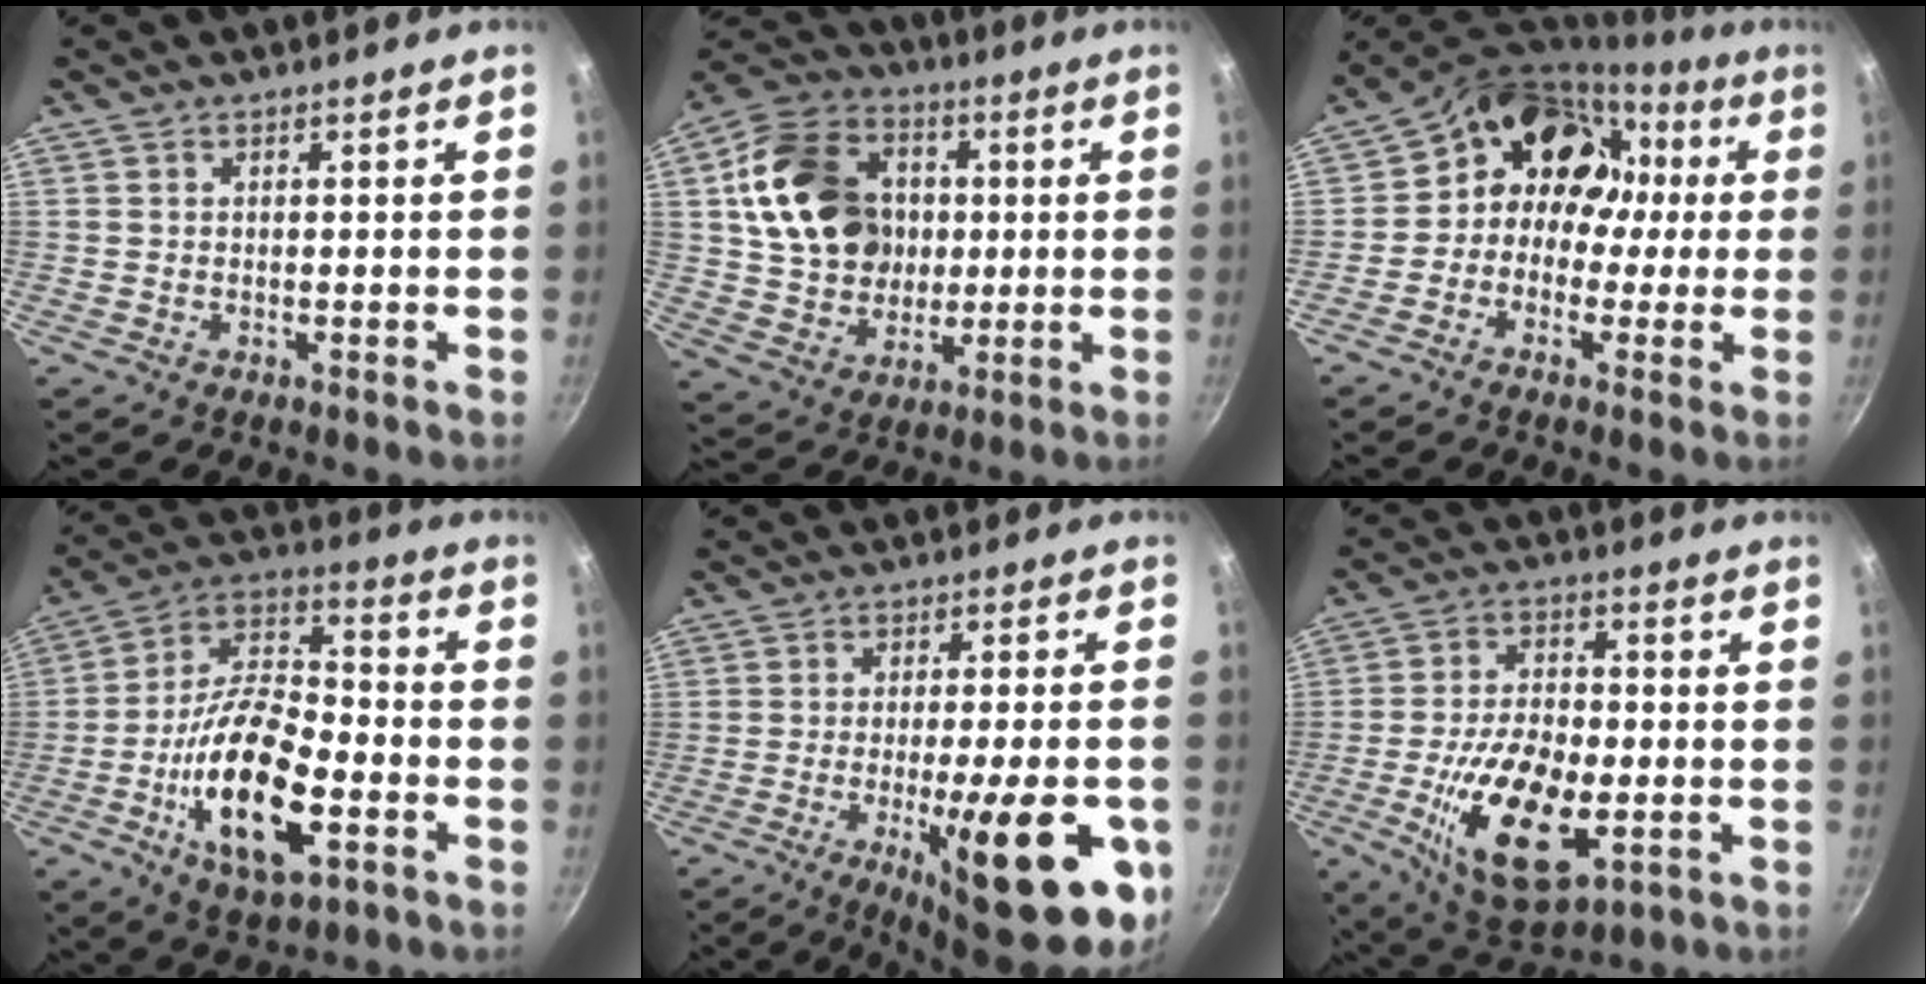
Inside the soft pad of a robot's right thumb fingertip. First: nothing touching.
{"total": 19.3, "force": [2.8, 15.7, 10.8], "torque": [-0.161, 0.013, 0.053]}
{"total": 14.0, "force": [1.1, 11.7, 7.5], "torque": [-0.072, 0.057, -0.001]}
{"total": 20.3, "force": [-7.1, 9.0, 16.7], "torque": [-0.300, 0.033, -0.138]}
{"total": 22.0, "force": [-7.4, 6.3, 19.8], "torque": [-0.243, 0.008, -0.096]}
{"total": 17.9, "force": [-4.6, 9.0, 14.8], "torque": [-0.250, 0.009, -0.073]}